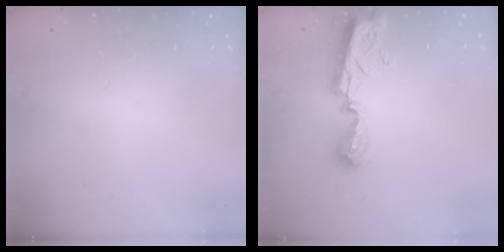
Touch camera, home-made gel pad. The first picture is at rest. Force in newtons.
{"total": 9.1, "press": 9.1, "slide": 0.6}